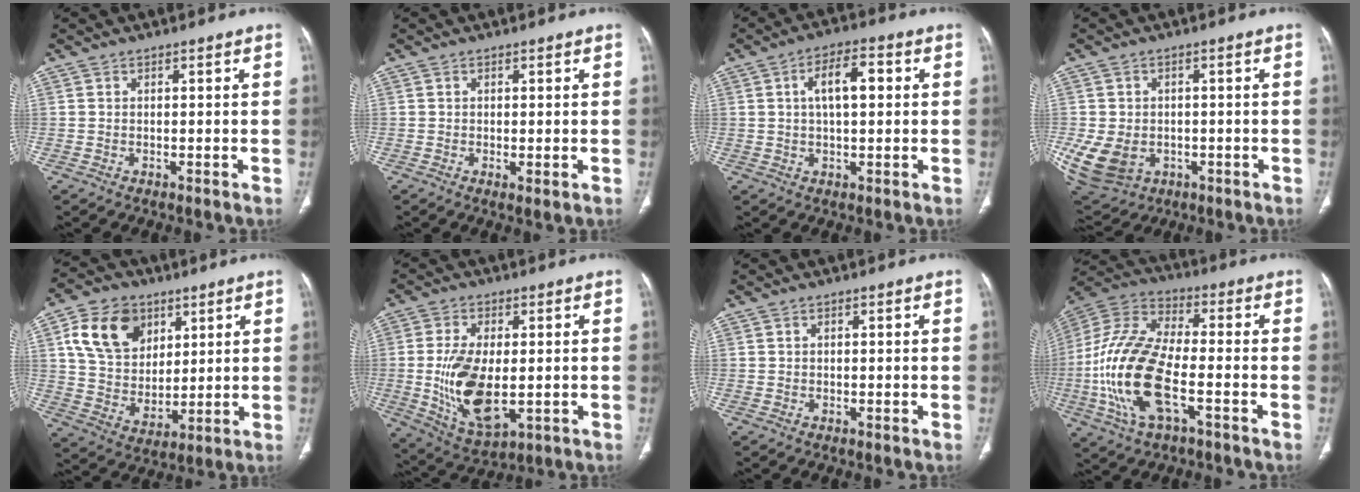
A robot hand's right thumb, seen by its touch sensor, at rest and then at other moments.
{"total": 3.9, "force": [-0.9, 0.9, 3.6], "torque": [-0.065, -0.015, -0.016]}
{"total": 7.5, "force": [1.5, 3.4, 6.6], "torque": [-0.104, 0.015, 0.020]}
{"total": 12.1, "force": [-2.7, 9.4, 7.1], "torque": [-0.158, -0.003, -0.026]}
{"total": 15.4, "force": [6.3, 11.4, 8.2], "torque": [-0.120, -0.023, 0.123]}
{"total": 13.8, "force": [-1.2, 7.0, 11.9], "torque": [-0.225, -0.019, -0.008]}
{"total": 0.0}
{"total": 19.8, "force": [-5.2, 8.5, 17.1], "torque": [-0.373, 0.021, -0.095]}